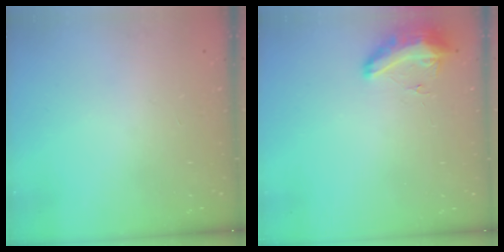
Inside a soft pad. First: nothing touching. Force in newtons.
{"total": 14.6, "press": 10.5, "slide": 10.2}